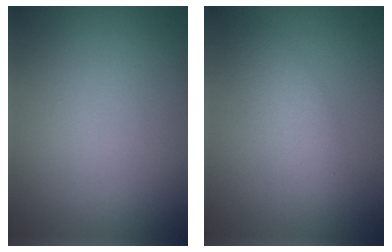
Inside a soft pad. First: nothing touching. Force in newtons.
{"total": 2.9, "press": 2.9, "slide": 0.1}